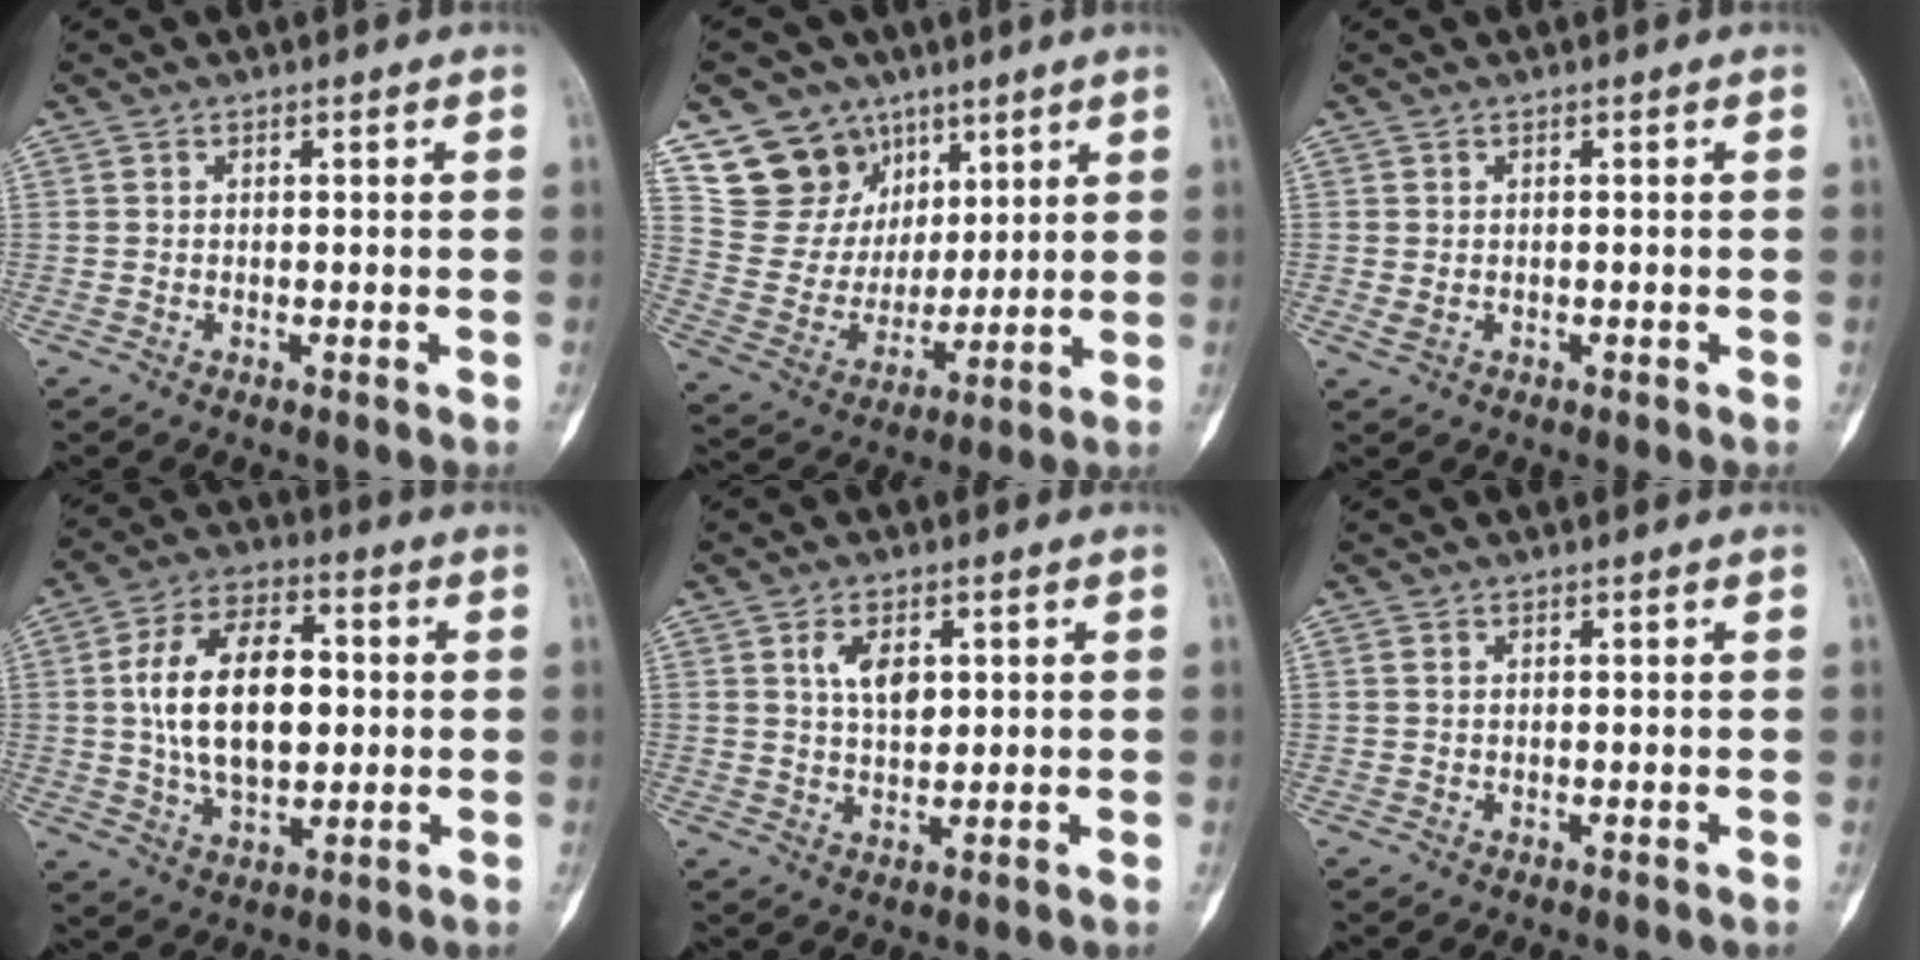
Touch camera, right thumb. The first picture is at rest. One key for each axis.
{"total": 14.8, "fx": 8.5, "fy": 11.5, "fz": 3.7, "tx": -0.032, "ty": -0.036, "tz": 0.173}
{"total": 1.1, "fx": -0.2, "fy": 0.8, "fz": 0.8, "tx": -0.016, "ty": 0.001, "tz": 0.001}
{"total": 16.5, "fx": 1.2, "fy": 9.7, "fz": 13.3, "tx": -0.210, "ty": 0.014, "tz": 0.019}
{"total": 5.1, "fx": 1.6, "fy": 2.9, "fz": 3.9, "tx": -0.057, "ty": -0.007, "tz": 0.029}
{"total": 0.0}